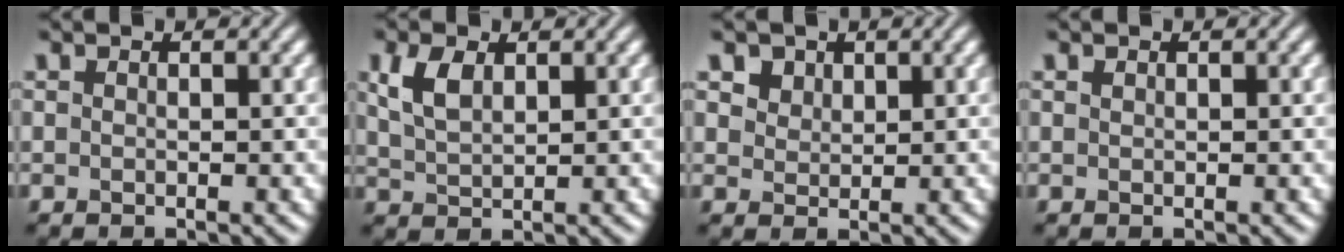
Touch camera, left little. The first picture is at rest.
{"total": 3.2, "force": [1.4, 1.7, 2.3], "torque": [-0.055, 0.005, 0.033]}
{"total": 3.5, "force": [2.2, 2.3, 1.4], "torque": [-0.049, -0.001, 0.043]}
{"total": 0.0}